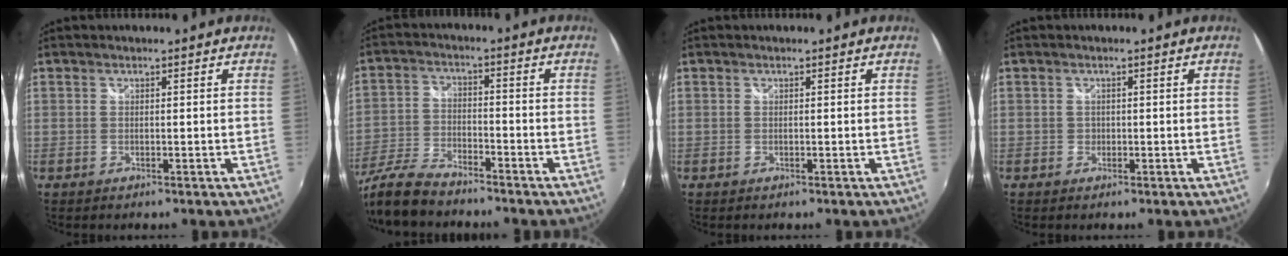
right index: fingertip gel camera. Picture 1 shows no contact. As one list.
[{"total": 11.5, "force": [-9.5, 3.2, 5.6], "torque": [-0.135, -0.016, -0.188]}, {"total": 0.0}, {"total": 0.9, "force": [-0.3, 0.8, 0.0], "torque": [0.001, 0.002, -0.002]}]